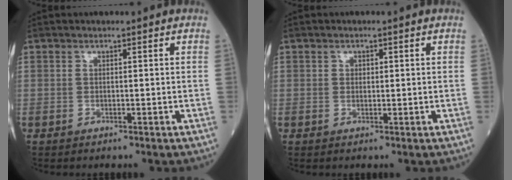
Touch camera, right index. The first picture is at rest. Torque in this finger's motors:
{"motor_torque": [-0.24, 0.03, 0.00, -0.01]}